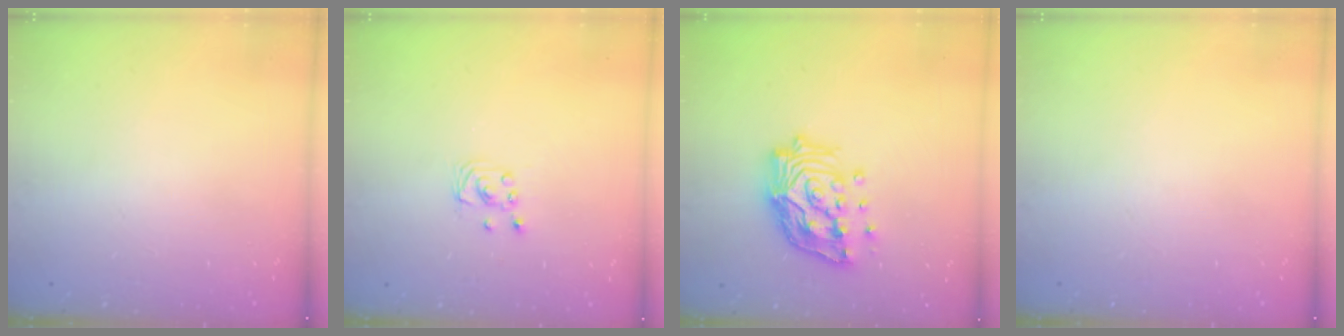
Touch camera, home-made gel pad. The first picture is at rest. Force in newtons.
{"total": 2.2, "press": 2.2, "slide": 0.2}
{"total": 16.9, "press": 16.7, "slide": 2.3}
{"total": 0.0}